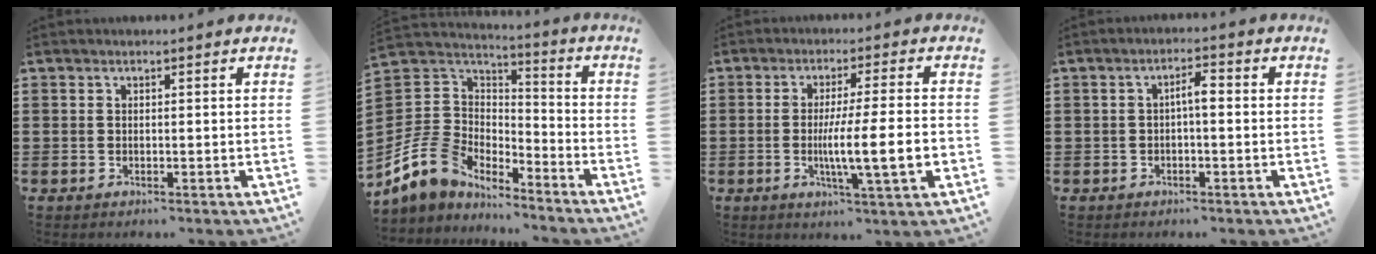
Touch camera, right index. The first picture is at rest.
{"total": 8.6, "force": [-5.9, 6.0, 2.0], "torque": [-0.088, 0.003, -0.119]}
{"total": 10.6, "force": [-2.1, 1.0, 10.3], "torque": [-0.177, -0.014, -0.040]}
{"total": 2.5, "force": [-0.3, 0.6, 2.4], "torque": [-0.045, 0.006, -0.009]}